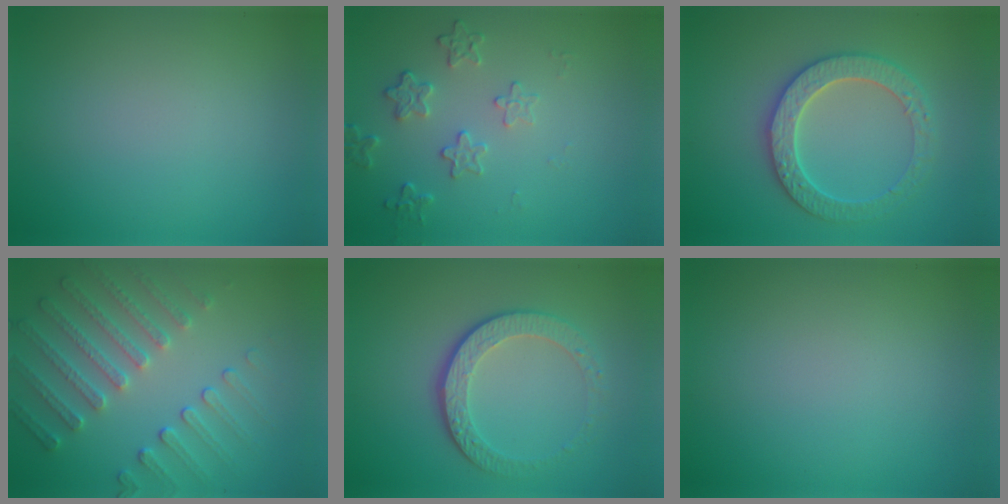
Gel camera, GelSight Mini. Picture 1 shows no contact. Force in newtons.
{"total": 2.2, "press": 1.6, "slide": 1.6}
{"total": 4.0, "press": 3.8, "slide": 1.0}
{"total": 5.1, "press": 3.8, "slide": 3.3}
{"total": 4.2, "press": 3.1, "slide": 2.8}
{"total": 0.0}